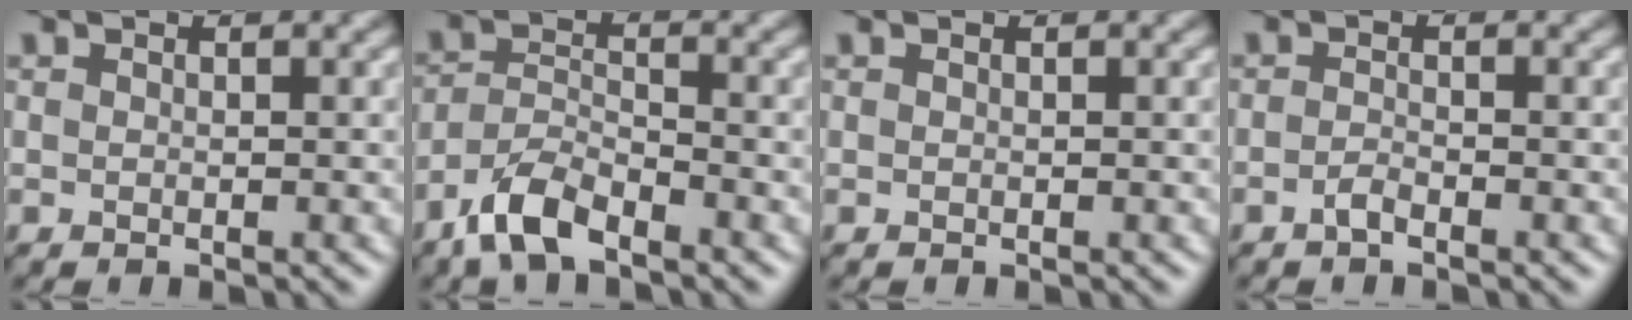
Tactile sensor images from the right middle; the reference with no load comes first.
{"total": 4.6, "force": [-3.6, 1.5, 2.4], "torque": [-0.049, 0.001, -0.075]}
{"total": 0.0}
{"total": 1.1, "force": [-0.9, 0.3, 0.7], "torque": [-0.018, 0.002, -0.019]}